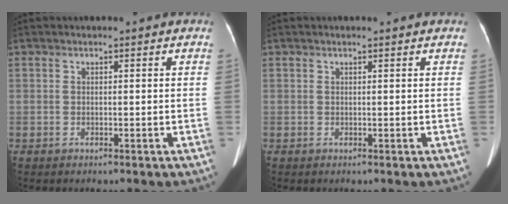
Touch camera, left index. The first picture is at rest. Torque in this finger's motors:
{"motor_torque": [0.09, 0.03, 0.06, 0.02]}